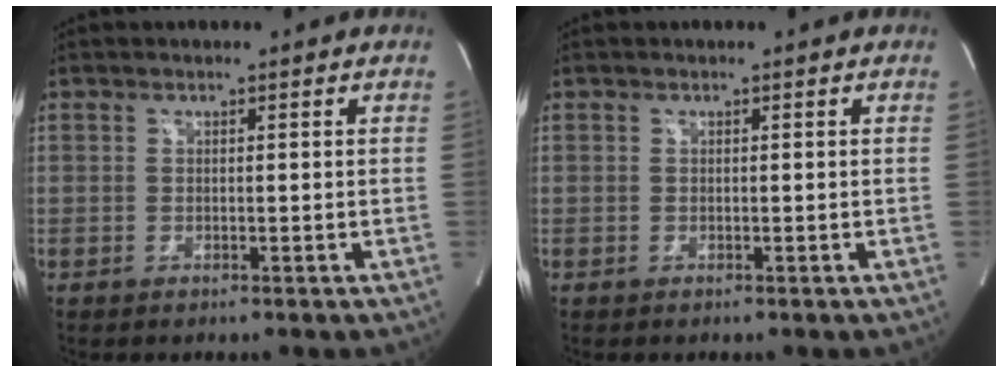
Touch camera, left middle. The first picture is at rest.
{"total": 0.0}